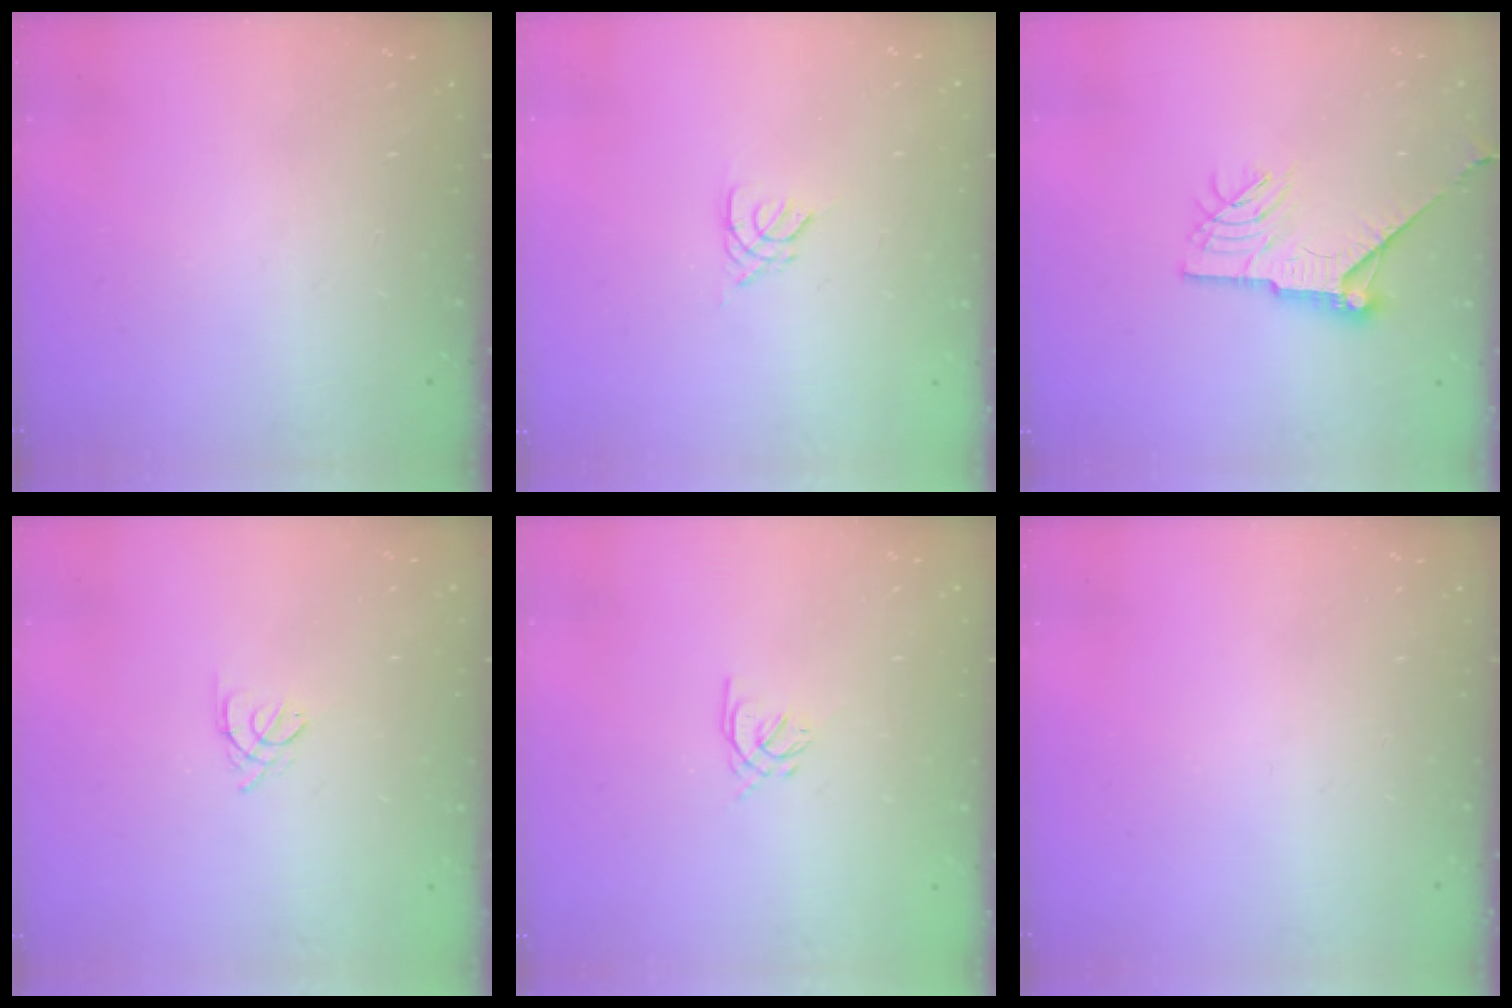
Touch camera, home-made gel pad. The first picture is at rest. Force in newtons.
{"total": 2.8, "press": 2.7, "slide": 0.5}
{"total": 12.0, "press": 12.0, "slide": 1.1}
{"total": 3.0, "press": 2.9, "slide": 0.7}
{"total": 1.2, "press": 1.1, "slide": 0.5}
{"total": 0.0}